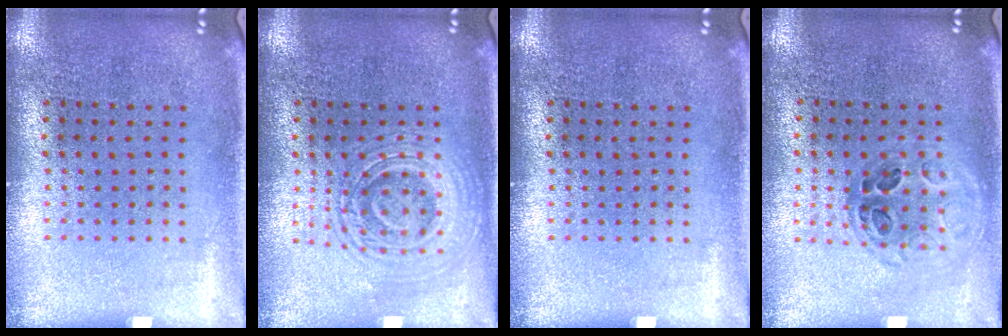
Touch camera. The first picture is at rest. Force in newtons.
{"total": 2.8, "press": 2.8, "slide": 0.5}
{"total": 0.0}
{"total": 1.0, "press": 0.9, "slide": 0.3}